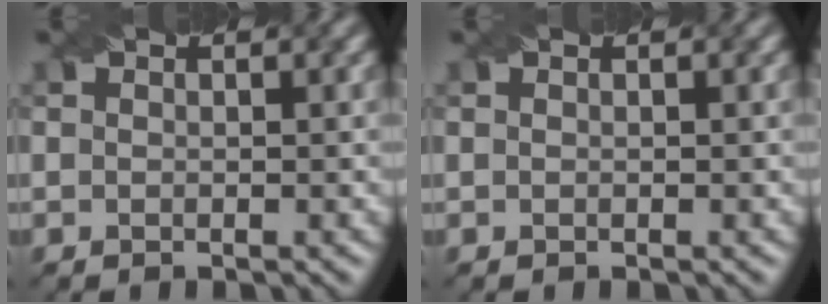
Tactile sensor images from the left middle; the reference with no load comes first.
{"total": 0.0}